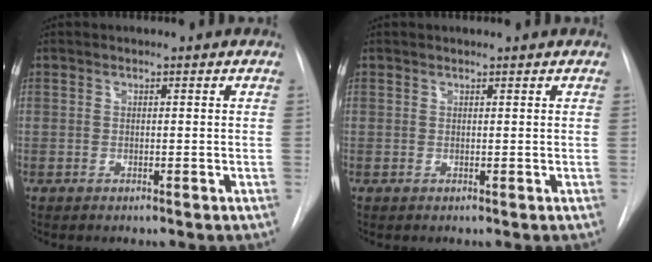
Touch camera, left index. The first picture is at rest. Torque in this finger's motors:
{"motor_torque": [0.64, -0.95, 0.01, -0.01]}